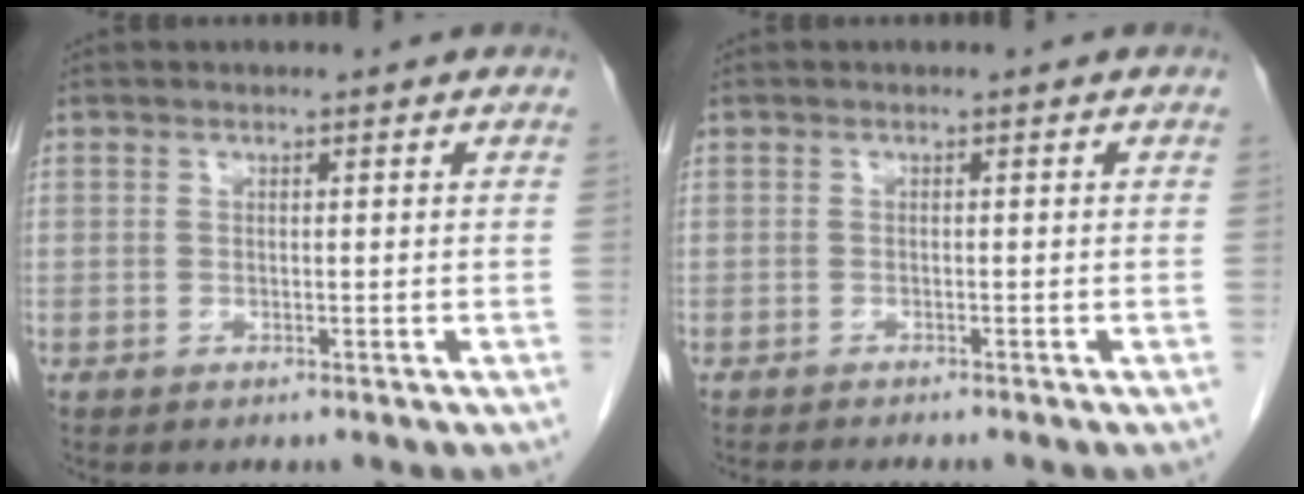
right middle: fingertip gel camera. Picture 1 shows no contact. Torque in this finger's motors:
{"motor_torque": [0.06, -0.04, 0.00, 0.00]}